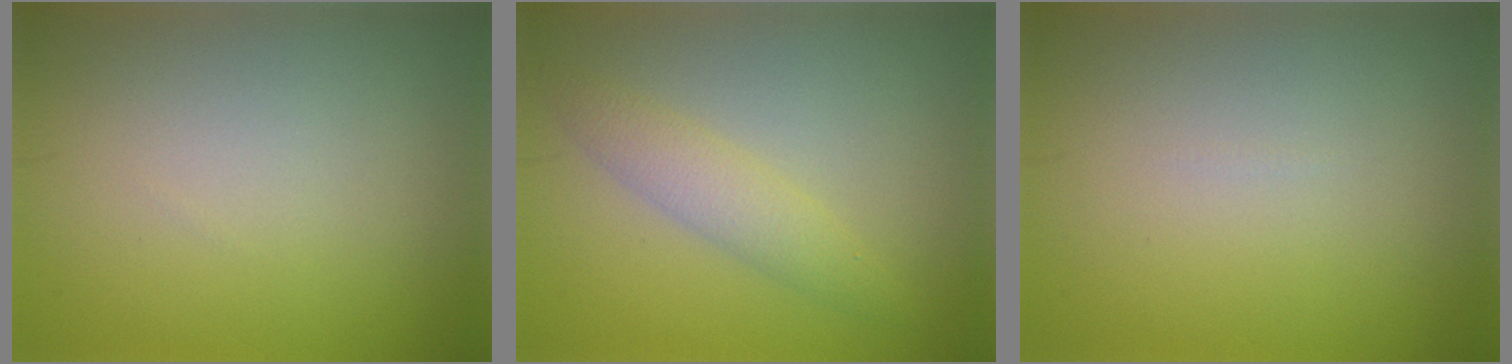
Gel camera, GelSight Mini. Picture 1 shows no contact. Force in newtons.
{"total": 2.7, "press": 2.7, "slide": 0.1}
{"total": 0.0}